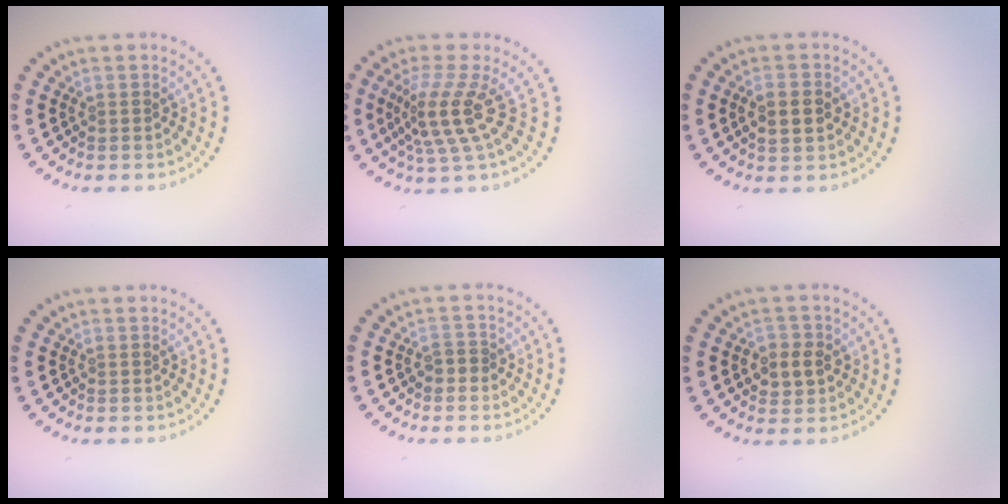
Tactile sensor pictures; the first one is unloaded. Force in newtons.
{"total": 4.0, "press": 2.8, "slide": 2.9}
{"total": 2.7, "press": 2.7, "slide": 0.2}
{"total": 0.0}
{"total": 1.2, "press": 1.1, "slide": 0.4}
{"total": 2.6, "press": 2.6, "slide": 0.3}